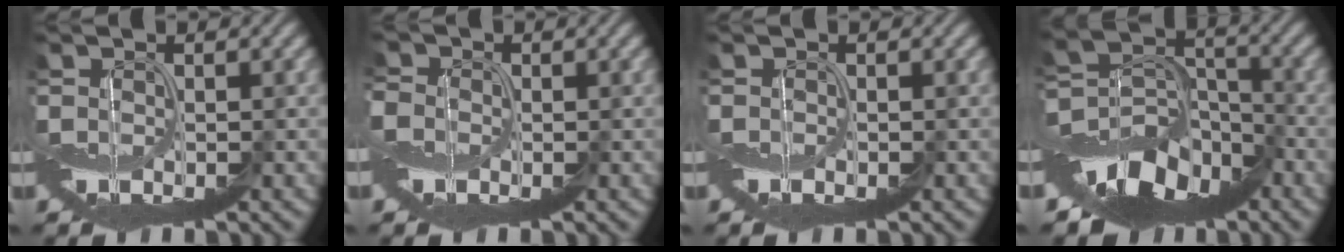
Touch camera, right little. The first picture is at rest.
{"total": 2.4, "force": [-0.7, 2.1, 0.9], "torque": [-0.031, -0.002, -0.017]}
{"total": 0.6, "force": [-0.6, -0.2, 0.1], "torque": [-0.003, 0.000, -0.014]}
{"total": 9.5, "force": [-6.4, 5.6, 4.3], "torque": [-0.071, -0.002, -0.124]}